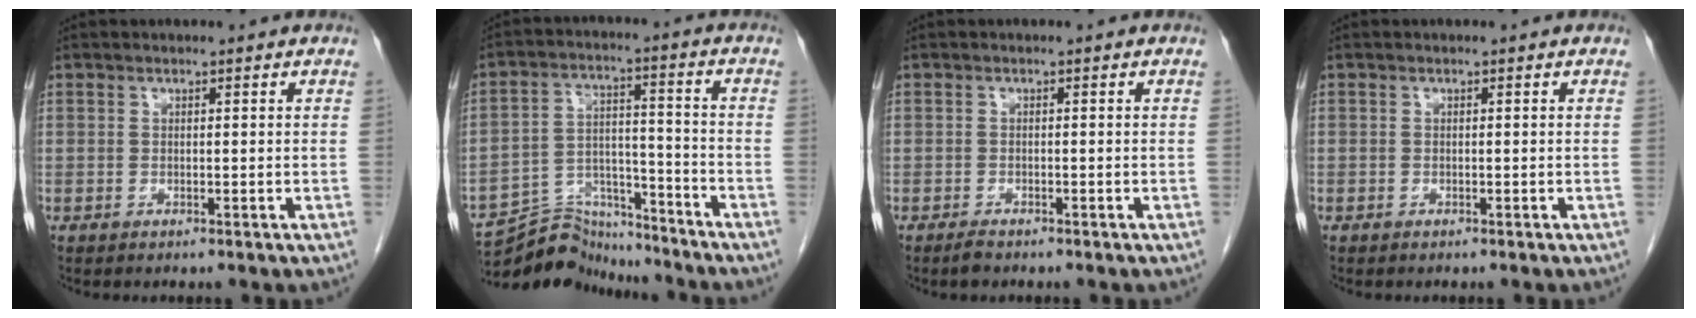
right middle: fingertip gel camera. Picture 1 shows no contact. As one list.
[{"total": 10.8, "force": [-10.6, 2.2, -0.1], "torque": [0.002, 0.040, -0.182]}, {"total": 1.3, "force": [-1.1, 0.4, 0.6], "torque": [-0.016, -0.002, -0.018]}, {"total": 0.0}]